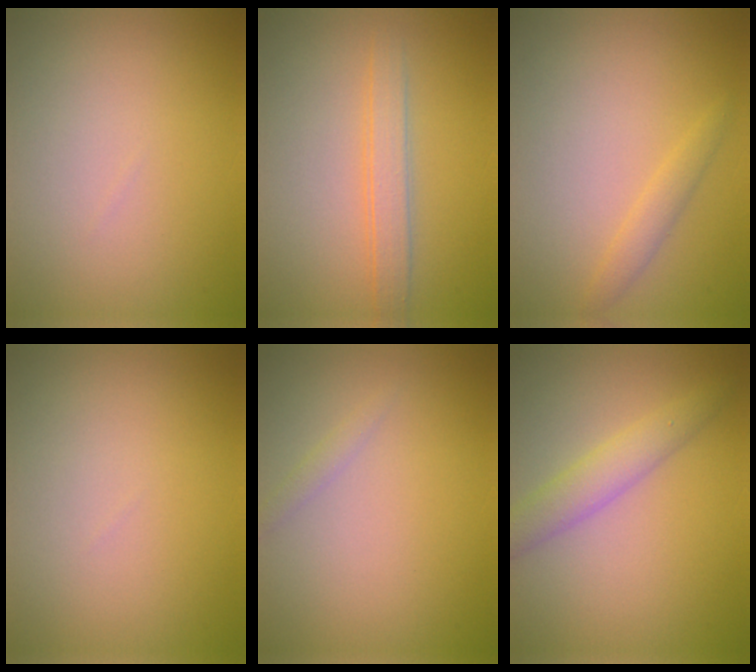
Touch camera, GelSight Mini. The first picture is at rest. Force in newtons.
{"total": 2.4, "press": 2.3, "slide": 0.2}
{"total": 1.4, "press": 1.4, "slide": 0.1}
{"total": 0.0}
{"total": 0.8, "press": 0.8, "slide": 0.0}
{"total": 2.9, "press": 2.9, "slide": 0.1}